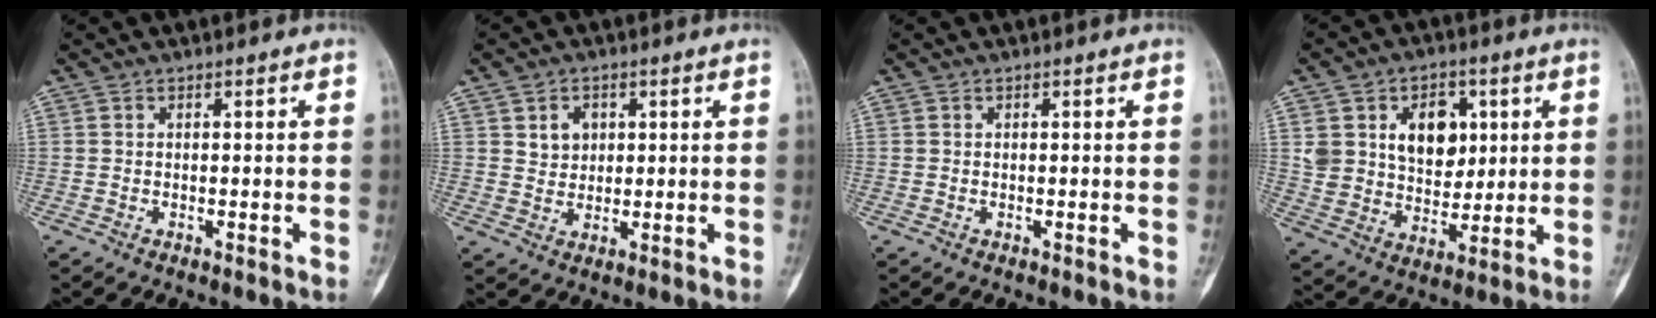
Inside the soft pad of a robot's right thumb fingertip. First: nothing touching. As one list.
[{"total": 4.2, "force": [1.5, 3.4, 2.0], "torque": [-0.012, -0.007, 0.026]}, {"total": 0.0}, {"total": 14.2, "force": [4.3, 10.3, 8.7], "torque": [-0.088, -0.018, 0.084]}]